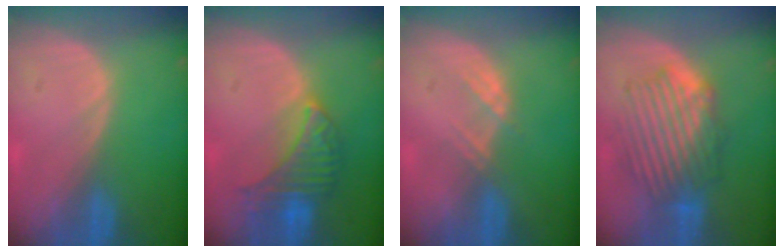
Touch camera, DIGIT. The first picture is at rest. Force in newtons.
{"total": 6.7, "press": 6.6, "slide": 0.8}
{"total": 2.3, "press": 2.1, "slide": 0.7}
{"total": 8.5, "press": 8.3, "slide": 2.0}